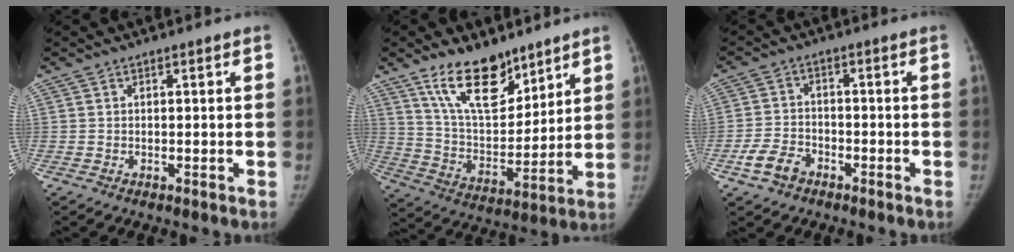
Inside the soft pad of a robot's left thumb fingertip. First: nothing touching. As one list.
[{"total": 15.7, "force": [10.8, 7.3, 8.7], "torque": [-0.108, -0.072, 0.204]}, {"total": 5.6, "force": [-3.2, 3.8, 2.6], "torque": [-0.049, 0.020, -0.058]}]